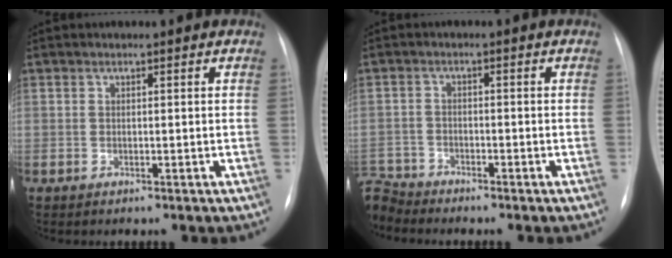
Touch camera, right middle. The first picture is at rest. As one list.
[{"total": 5.1, "force": [-5.0, 0.8, -0.4], "torque": [0.009, -0.004, -0.100]}]